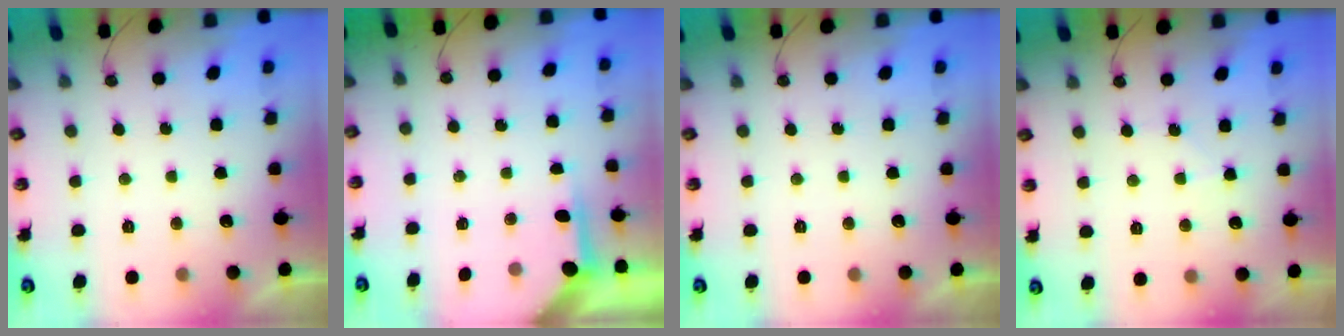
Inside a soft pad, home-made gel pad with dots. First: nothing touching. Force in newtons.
{"total": 4.0, "press": 3.9, "slide": 0.5}
{"total": 0.0}
{"total": 3.8, "press": 3.8, "slide": 0.4}